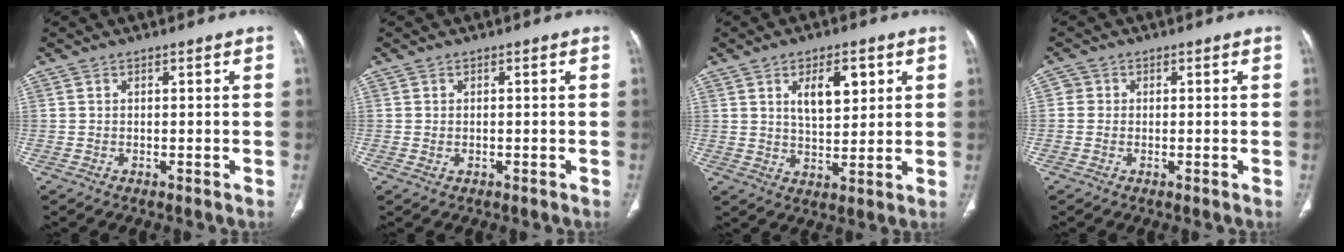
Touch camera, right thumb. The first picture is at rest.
{"total": 1.0, "force": [-0.2, 0.7, 0.7], "torque": [-0.019, 0.005, 0.002]}
{"total": 8.3, "force": [3.2, 4.1, 6.5], "torque": [-0.087, -0.017, 0.057]}
{"total": 1.4, "force": [0.1, 1.4, 0.3], "torque": [0.005, 0.004, -0.002]}